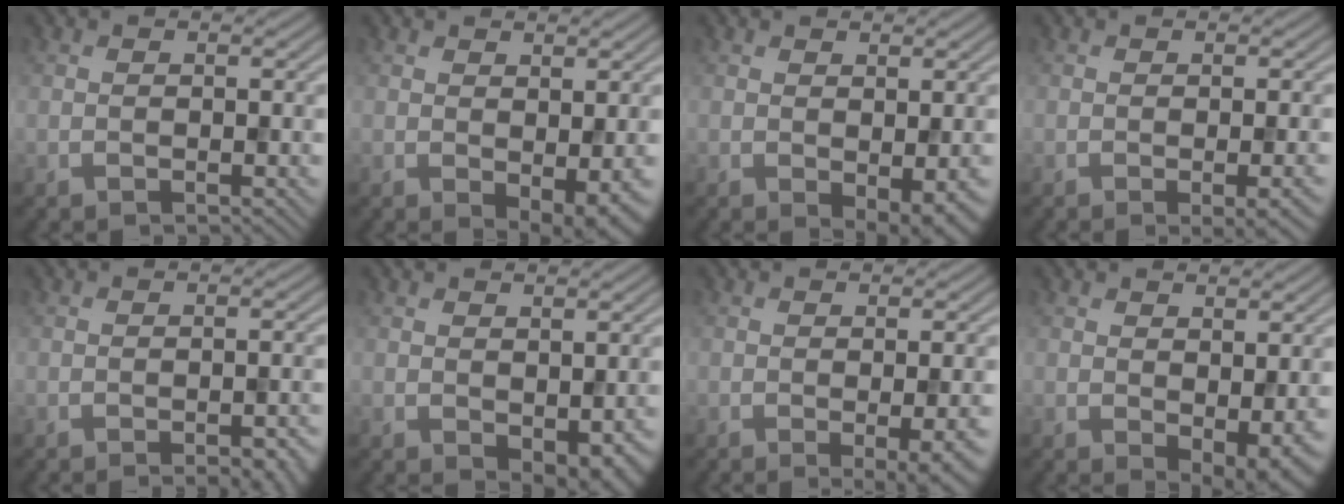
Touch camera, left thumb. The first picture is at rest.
{"total": 3.8, "force": [-0.5, 1.7, 3.4], "torque": [-0.052, -0.010, 0.000]}
{"total": 3.6, "force": [-0.8, 1.4, 3.3], "torque": [-0.049, -0.009, -0.006]}
{"total": 3.7, "force": [-1.2, 0.9, 3.4], "torque": [-0.045, 0.001, -0.015]}
{"total": 3.8, "force": [-2.4, 1.0, 2.8], "torque": [-0.030, 0.006, -0.026]}
{"total": 3.7, "force": [-1.0, 2.1, 2.9], "torque": [-0.041, -0.013, -0.006]}
{"total": 5.8, "force": [-1.7, 1.5, 5.3], "torque": [-0.069, -0.004, -0.014]}
{"total": 4.1, "force": [-0.4, 1.9, 3.6], "torque": [-0.054, -0.011, 0.002]}